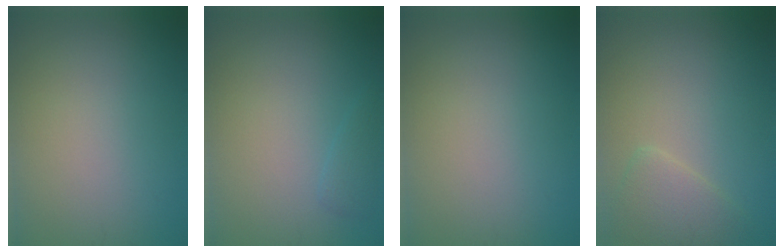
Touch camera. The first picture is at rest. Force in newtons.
{"total": 1.1, "press": 1.1, "slide": 0.1}
{"total": 0.0}
{"total": 2.5, "press": 2.5, "slide": 0.2}